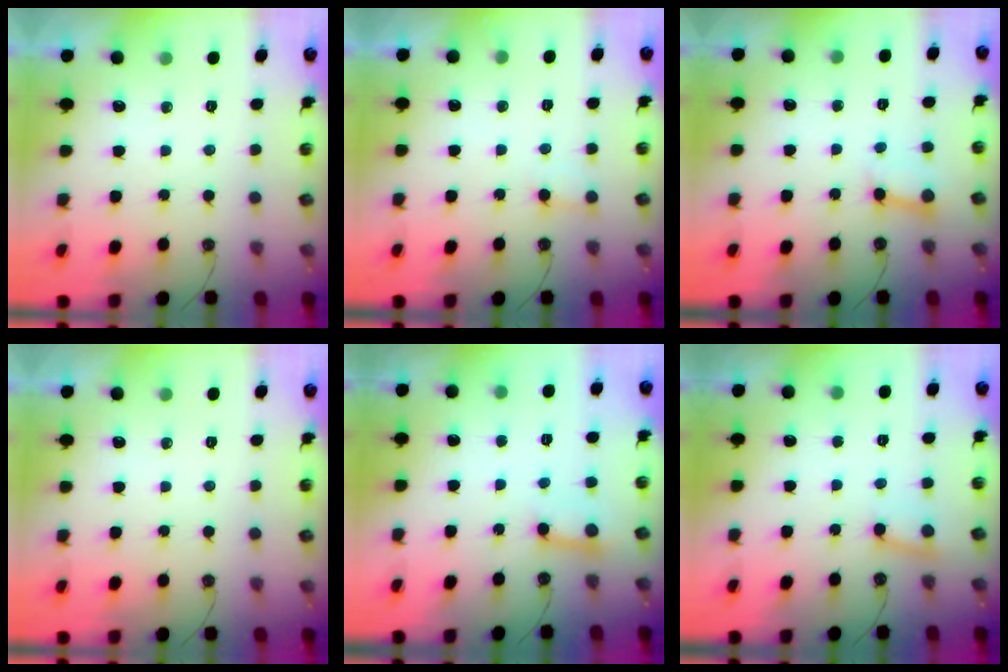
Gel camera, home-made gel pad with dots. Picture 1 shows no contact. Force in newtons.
{"total": 5.5, "press": 5.5, "slide": 0.5}
{"total": 3.1, "press": 3.1, "slide": 0.1}
{"total": 0.0}
{"total": 4.8, "press": 4.8, "slide": 0.4}
{"total": 3.2, "press": 3.2, "slide": 0.4}